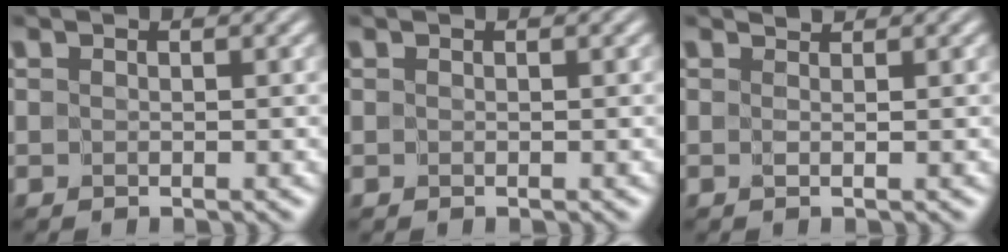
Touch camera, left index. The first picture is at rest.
{"total": 0.0}
{"total": 0.8, "force": [0.7, -0.4, 0.0], "torque": [-0.007, -0.010, 0.003]}